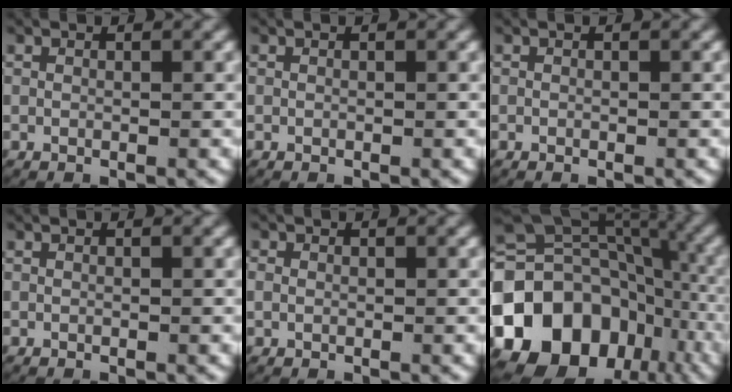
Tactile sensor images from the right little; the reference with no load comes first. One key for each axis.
{"total": 0.0}
{"total": 0.0}
{"total": 0.0}
{"total": 0.9, "fx": -0.1, "fy": 0.8, "fz": 0.3, "tx": -0.008, "ty": 0.001, "tz": -0.001}
{"total": 20.3, "fx": -5.2, "fy": 16.2, "fz": 11.1, "tx": -0.216, "ty": -0.040, "tz": -0.075}